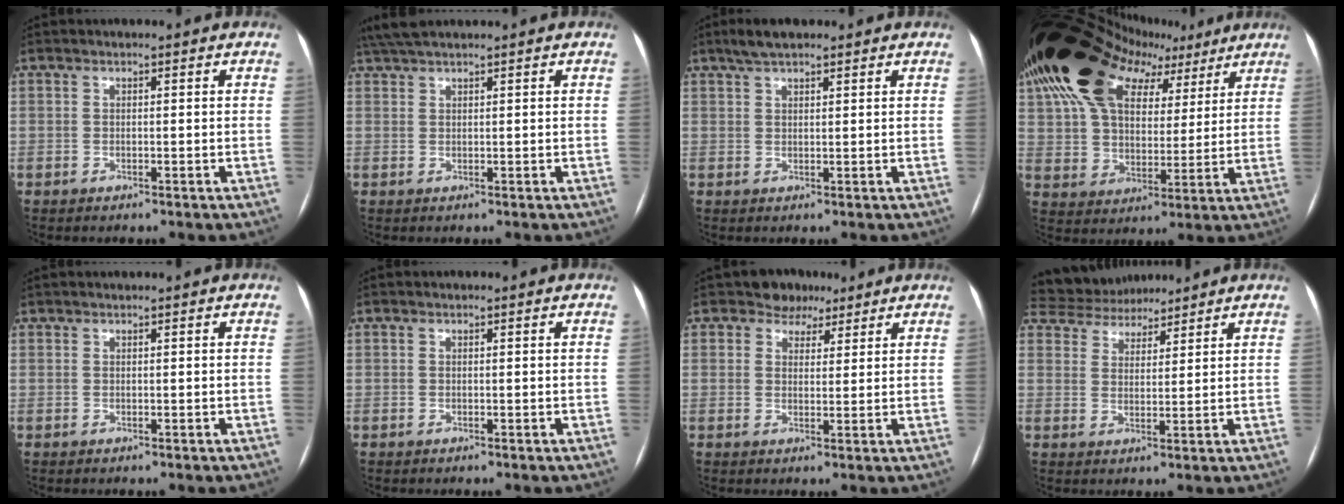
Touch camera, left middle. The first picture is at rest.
{"total": 3.4, "force": [2.9, 0.2, 1.7], "torque": [-0.037, 0.025, 0.059]}
{"total": 4.4, "force": [3.1, 1.5, 2.7], "torque": [-0.058, 0.020, 0.054]}
{"total": 22.3, "force": [12.4, 13.1, 13.1], "torque": [-0.253, 0.081, 0.210]}
{"total": 0.0}
{"total": 0.0}
{"total": 4.2, "force": [2.9, 3.0, 0.7], "torque": [-0.009, 0.009, 0.042]}
{"total": 7.9, "force": [7.4, 2.6, 1.1], "torque": [-0.023, 0.028, 0.126]}